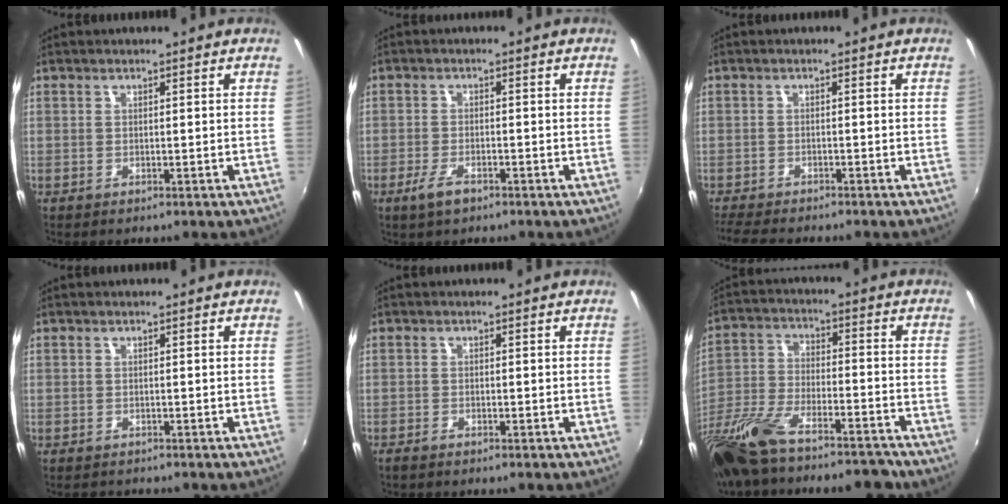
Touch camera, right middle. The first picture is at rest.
{"total": 3.8, "force": [-2.5, 1.3, 2.5], "torque": [-0.061, -0.007, -0.049]}
{"total": 6.4, "force": [-5.9, 0.9, 2.4], "torque": [-0.067, -0.023, -0.101]}
{"total": 1.4, "force": [-1.3, 0.7, 0.0], "torque": [-0.005, -0.003, -0.022]}
{"total": 1.8, "force": [-1.6, 0.4, 0.7], "torque": [-0.021, -0.006, -0.032]}
{"total": 22.3, "force": [-17.7, 6.3, 11.9], "torque": [-0.253, -0.050, -0.297]}